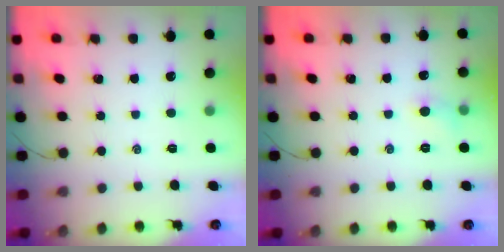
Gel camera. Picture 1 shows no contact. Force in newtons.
{"total": 4.9, "press": 4.6, "slide": 1.7}